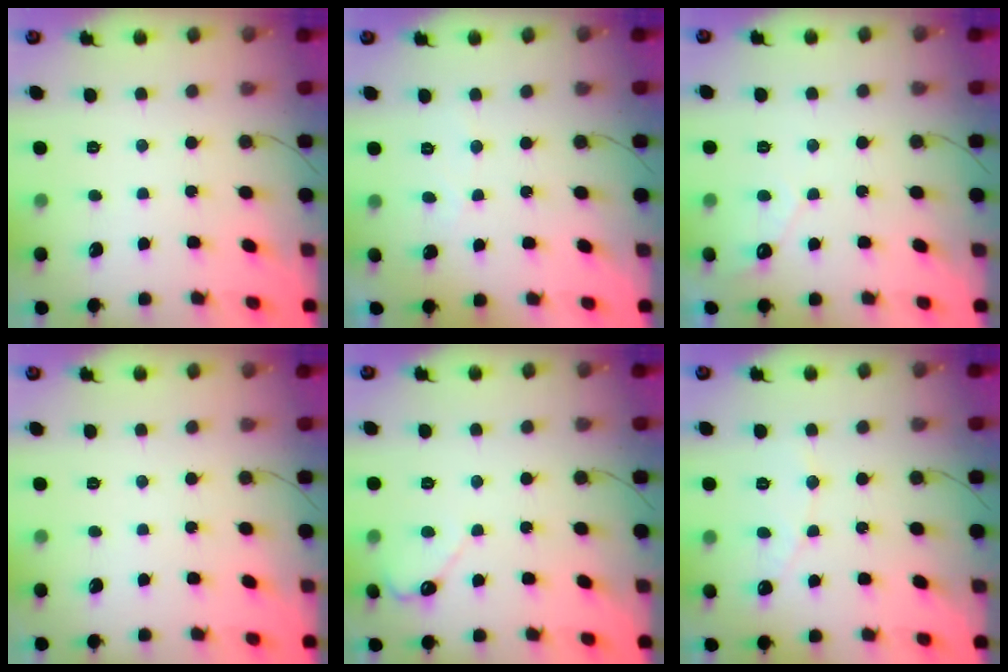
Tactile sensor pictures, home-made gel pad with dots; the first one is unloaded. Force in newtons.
{"total": 2.3, "press": 2.3, "slide": 0.1}
{"total": 2.7, "press": 2.7, "slide": 0.1}
{"total": 0.0}
{"total": 3.0, "press": 3.0, "slide": 0.3}
{"total": 4.6, "press": 4.6, "slide": 0.4}